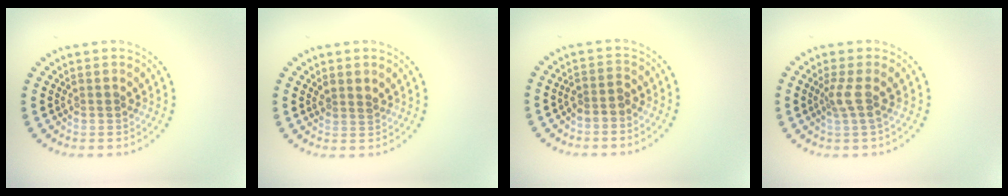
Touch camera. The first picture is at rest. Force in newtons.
{"total": 1.1, "press": 1.0, "slide": 0.5}
{"total": 1.6, "press": 1.2, "slide": 1.0}
{"total": 1.9, "press": 1.4, "slide": 1.3}